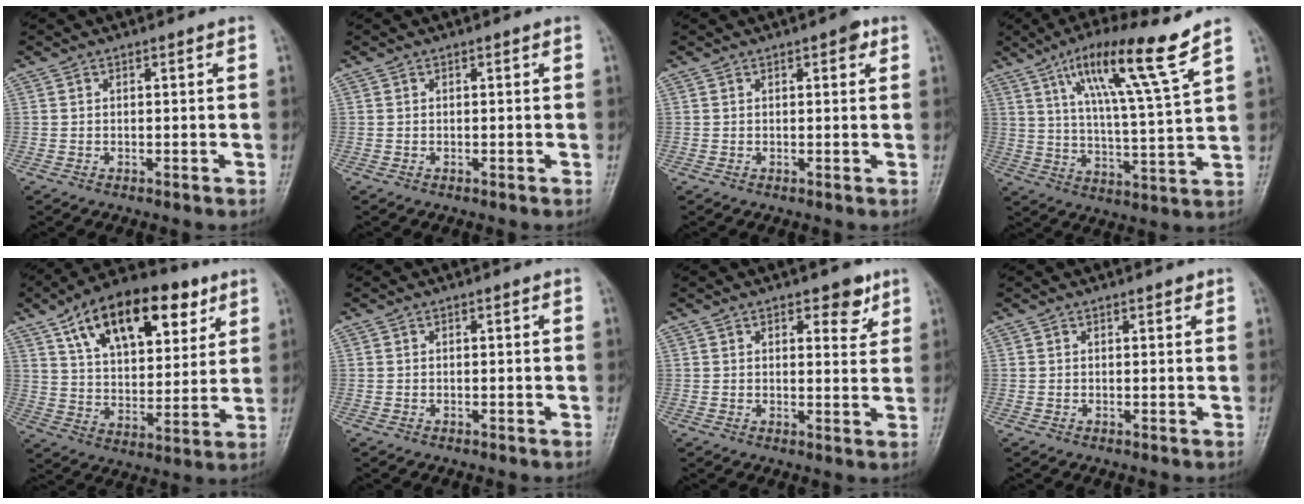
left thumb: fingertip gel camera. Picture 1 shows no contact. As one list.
[{"total": 0.0}, {"total": 2.3, "force": [1.2, 0.9, 1.8], "torque": [-0.017, -0.001, 0.011]}, {"total": 15.1, "force": [9.2, 0.3, 11.9], "torque": [-0.202, -0.044, 0.156]}, {"total": 21.4, "force": [10.8, 11.1, 14.7], "torque": [-0.197, -0.020, 0.180]}, {"total": 0.0}, {"total": 4.7, "force": [2.9, 2.3, 2.9], "torque": [-0.016, -0.016, 0.034]}, {"total": 1.0, "force": [0.7, 0.4, 0.6], "torque": [-0.005, -0.003, 0.008]}]